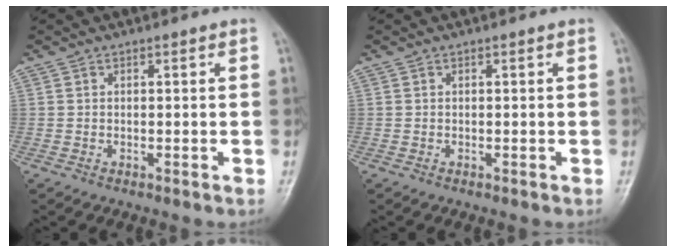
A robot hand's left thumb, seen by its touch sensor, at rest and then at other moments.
{"total": 0.0}